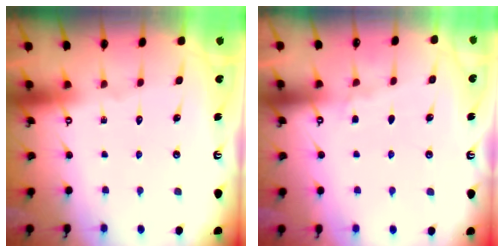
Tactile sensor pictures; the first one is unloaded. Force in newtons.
{"total": 4.1, "press": 4.1, "slide": 0.5}